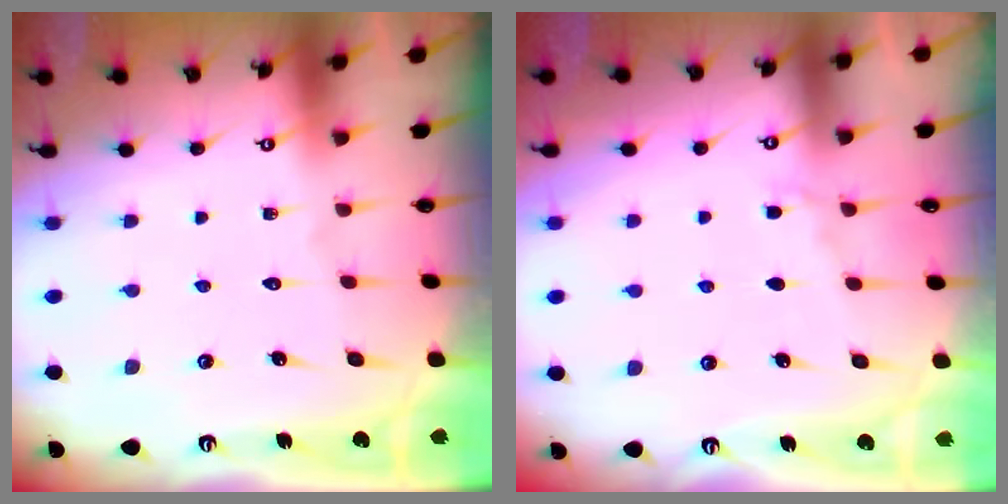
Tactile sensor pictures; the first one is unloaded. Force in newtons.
{"total": 3.7, "press": 3.7, "slide": 0.5}